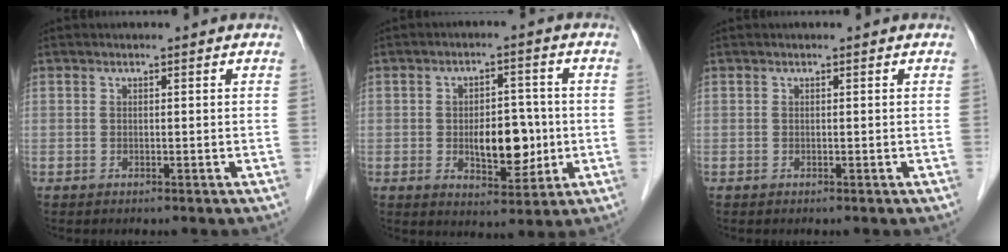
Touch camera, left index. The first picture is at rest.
{"total": 7.8, "force": [-1.0, 3.9, 6.7], "torque": [-0.101, 0.000, -0.009]}
{"total": 0.0}